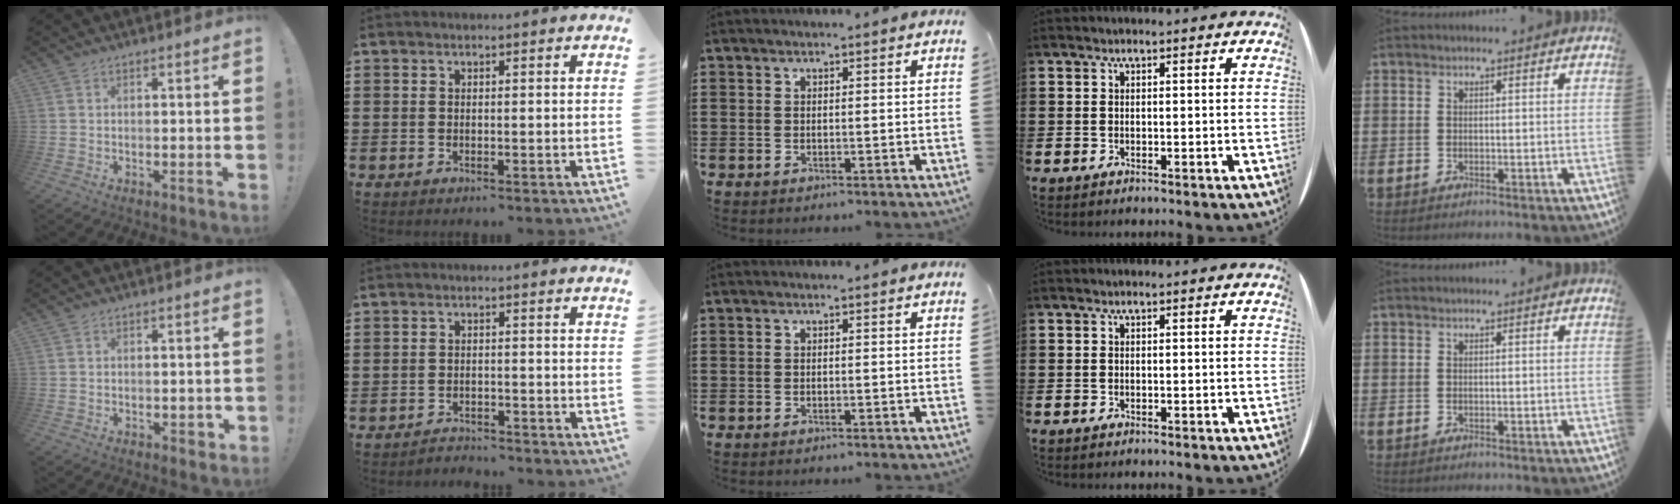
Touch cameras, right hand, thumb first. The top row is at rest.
{"thumb": {"total": 2.0, "force": [-0.4, 1.4, 1.3], "torque": [-0.011, 0.002, -0.005]}, "index": {"total": 2.0, "force": [-2.0, 0.2, -0.2], "torque": [-0.004, 0.002, -0.043]}}